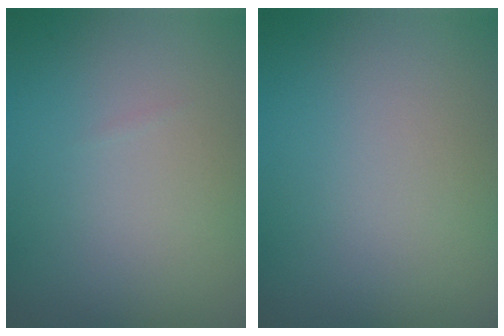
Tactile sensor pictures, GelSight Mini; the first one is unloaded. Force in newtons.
{"total": 0.0}